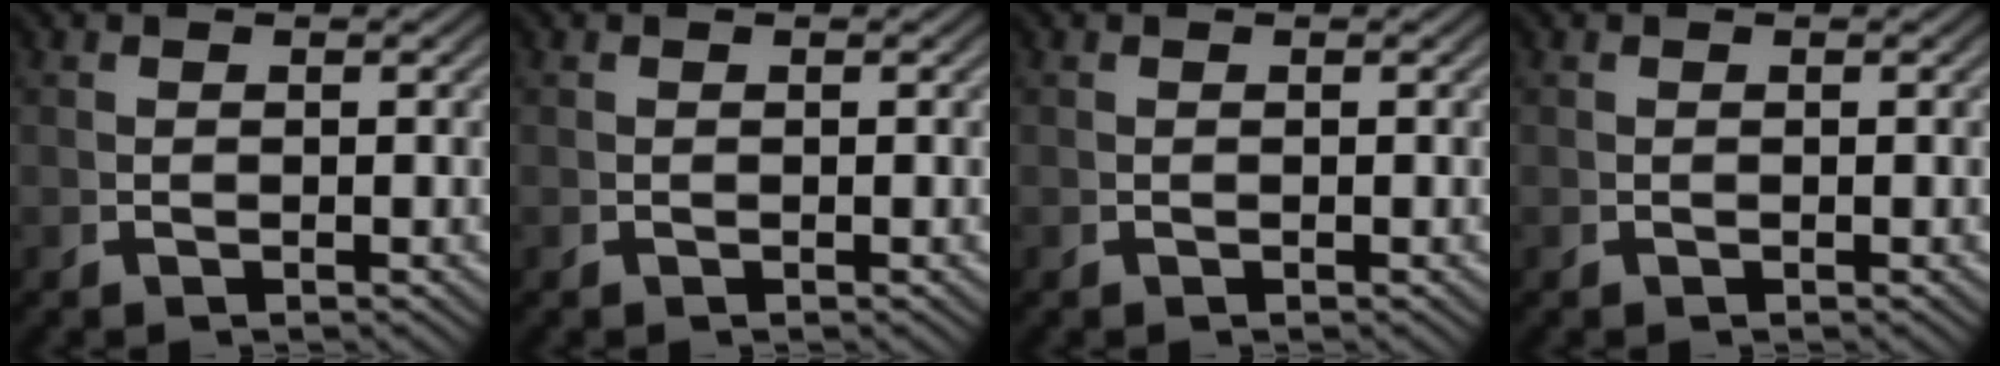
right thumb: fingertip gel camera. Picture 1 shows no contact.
{"total": 0.0}
{"total": 0.0}
{"total": 0.0}